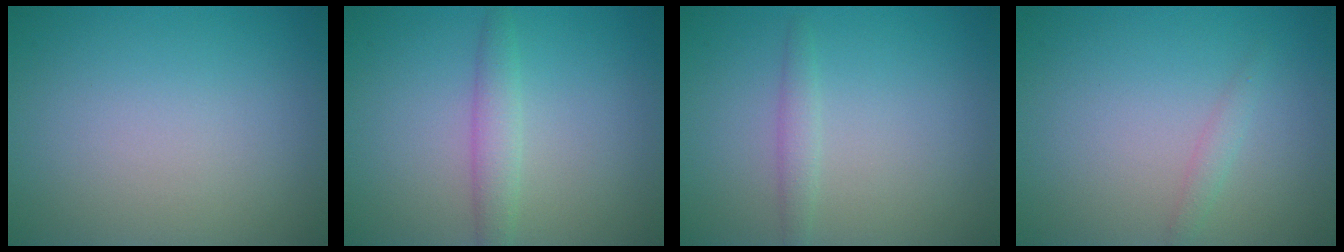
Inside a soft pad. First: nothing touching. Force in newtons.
{"total": 2.1, "press": 2.1, "slide": 0.1}
{"total": 1.3, "press": 1.3, "slide": 0.1}
{"total": 1.0, "press": 1.0, "slide": 0.0}